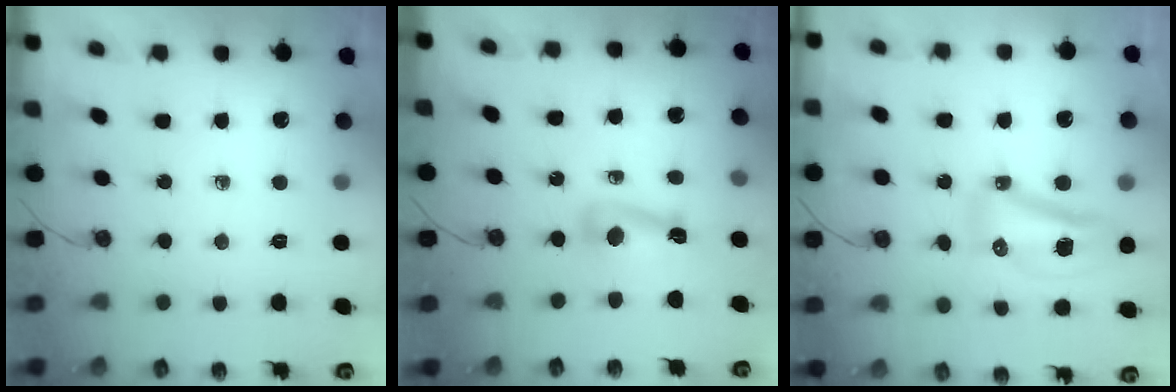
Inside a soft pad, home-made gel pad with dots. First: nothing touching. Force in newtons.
{"total": 12.5, "press": 10.2, "slide": 7.3}
{"total": 23.1, "press": 14.8, "slide": 17.8}